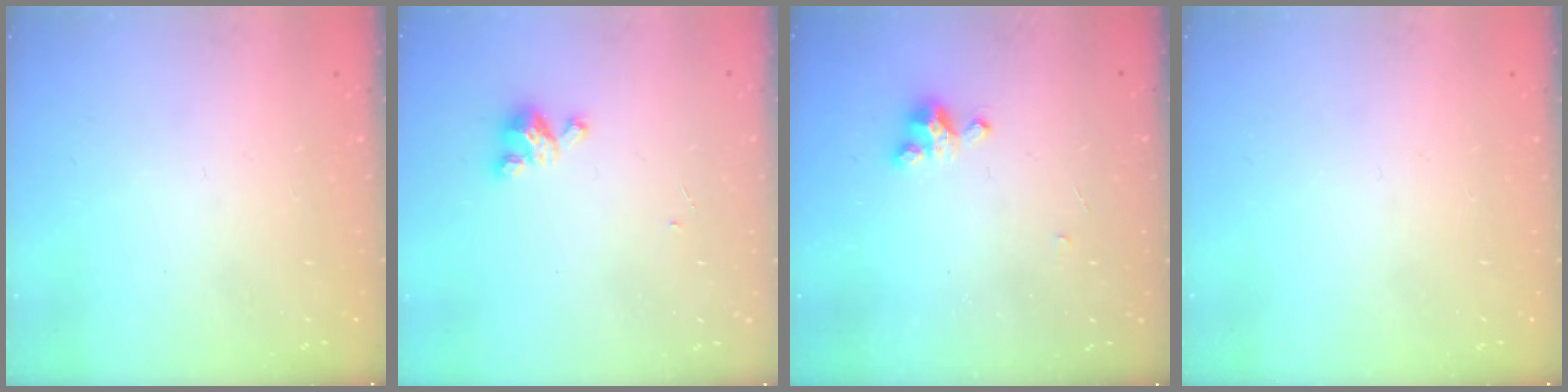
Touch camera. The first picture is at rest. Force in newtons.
{"total": 3.8, "press": 3.8, "slide": 0.3}
{"total": 2.6, "press": 2.6, "slide": 0.3}
{"total": 0.0}